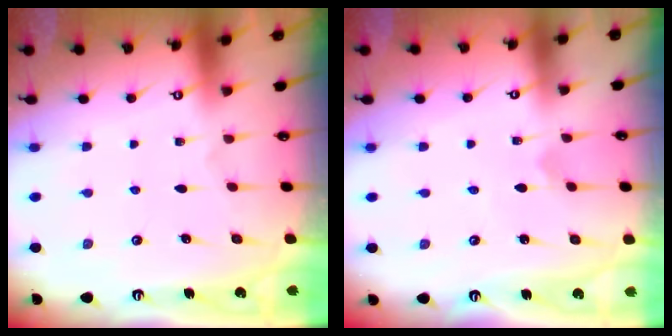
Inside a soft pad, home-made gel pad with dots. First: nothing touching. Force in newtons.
{"total": 0.0}